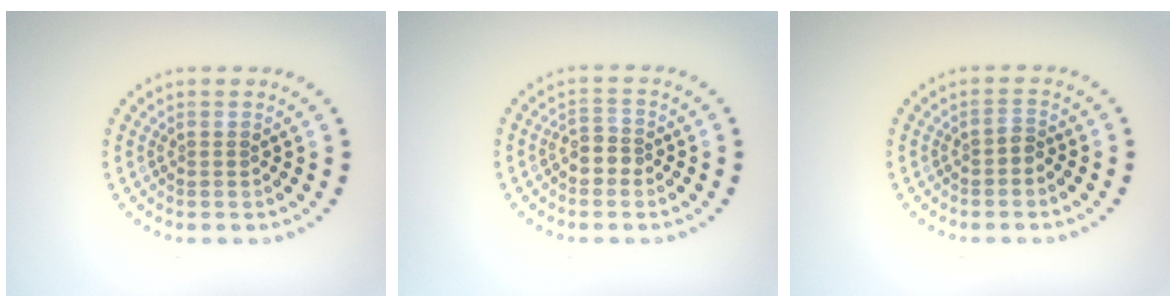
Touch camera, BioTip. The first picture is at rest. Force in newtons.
{"total": 1.9, "press": 1.7, "slide": 0.9}
{"total": 0.9, "press": 0.8, "slide": 0.5}